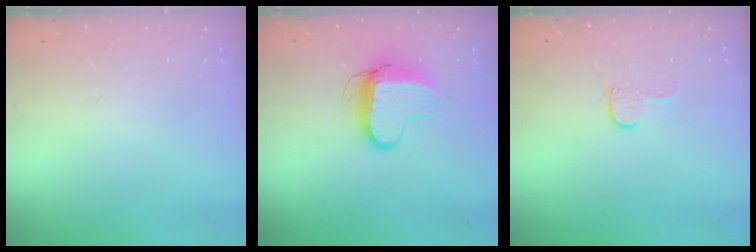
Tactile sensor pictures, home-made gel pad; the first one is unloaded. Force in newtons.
{"total": 9.9, "press": 9.9, "slide": 0.9}
{"total": 4.7, "press": 4.7, "slide": 0.5}